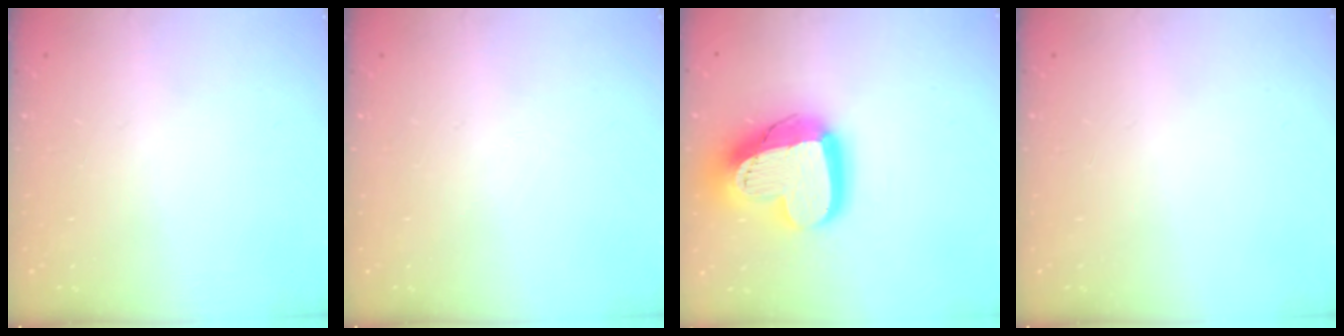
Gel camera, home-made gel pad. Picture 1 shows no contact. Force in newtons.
{"total": 0.0}
{"total": 21.6, "press": 21.5, "slide": 1.9}
{"total": 0.0}